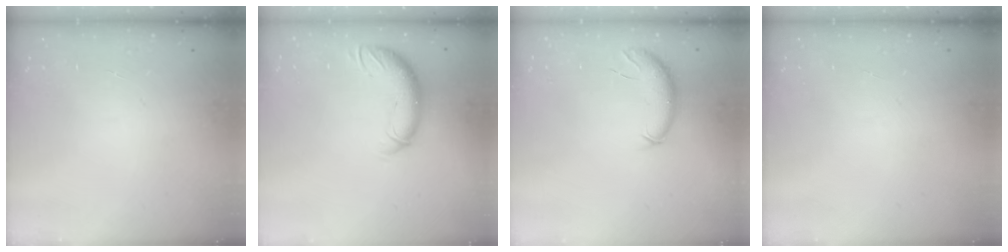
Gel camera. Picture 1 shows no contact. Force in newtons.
{"total": 10.0, "press": 9.8, "slide": 1.9}
{"total": 8.4, "press": 8.3, "slide": 1.3}
{"total": 0.0}